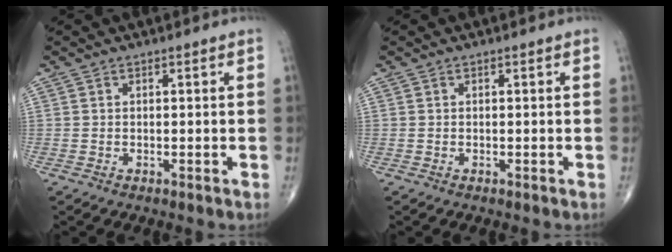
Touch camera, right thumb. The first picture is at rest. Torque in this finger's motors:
{"motor_torque": [-0.02, -0.02, 0.01, 0.02, 0.00]}